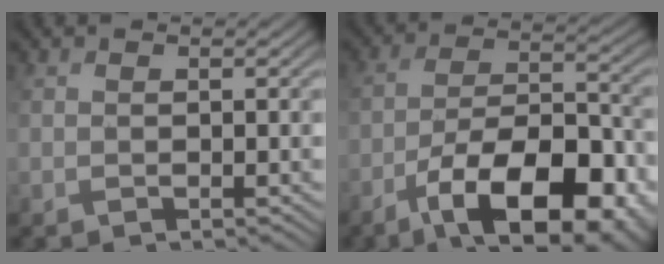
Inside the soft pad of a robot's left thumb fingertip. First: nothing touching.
{"total": 15.9, "force": [-9.4, 6.3, 11.2], "torque": [-0.163, -0.014, -0.143]}